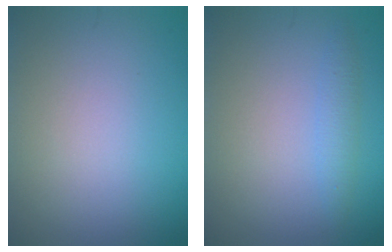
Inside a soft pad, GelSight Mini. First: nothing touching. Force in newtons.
{"total": 1.4, "press": 1.4, "slide": 0.1}